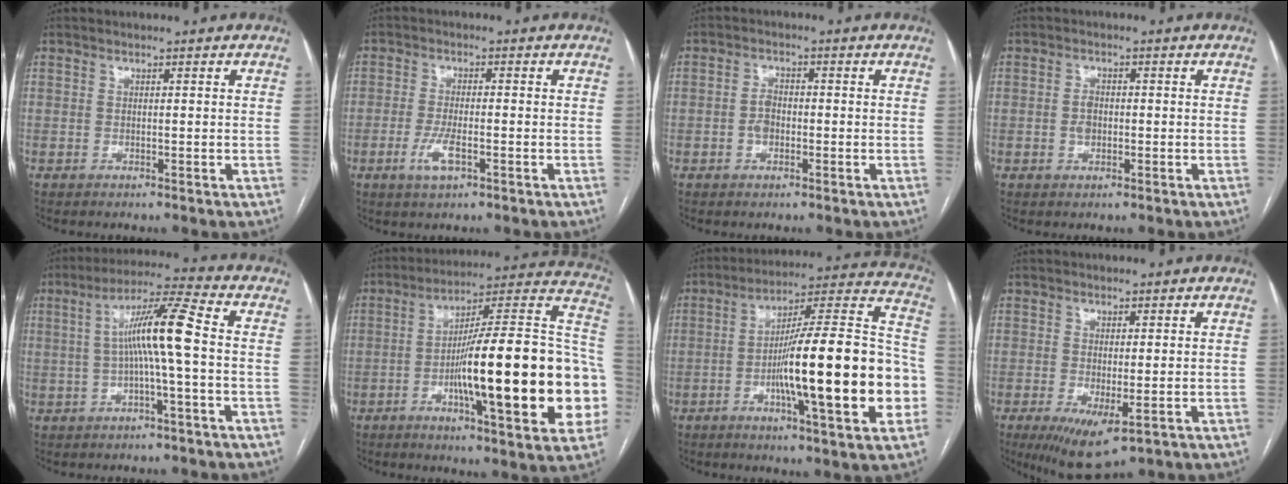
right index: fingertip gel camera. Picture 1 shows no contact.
{"total": 4.4, "force": [-1.8, 1.3, 3.8], "torque": [-0.081, -0.002, -0.032]}
{"total": 2.7, "force": [-0.7, 1.8, 1.9], "torque": [-0.037, 0.007, -0.014]}
{"total": 2.3, "force": [-0.3, 1.6, 1.7], "torque": [-0.031, 0.003, -0.005]}
{"total": 9.6, "force": [-0.1, -0.3, 9.6], "torque": [-0.173, 0.021, -0.003]}
{"total": 28.6, "force": [-5.4, 4.0, 27.9], "torque": [-0.330, 0.014, -0.084]}
{"total": 23.7, "force": [-5.2, 2.5, 23.0], "torque": [-0.303, 0.015, -0.079]}
{"total": 7.2, "force": [-2.9, 2.2, 6.2], "torque": [-0.102, -0.022, -0.035]}